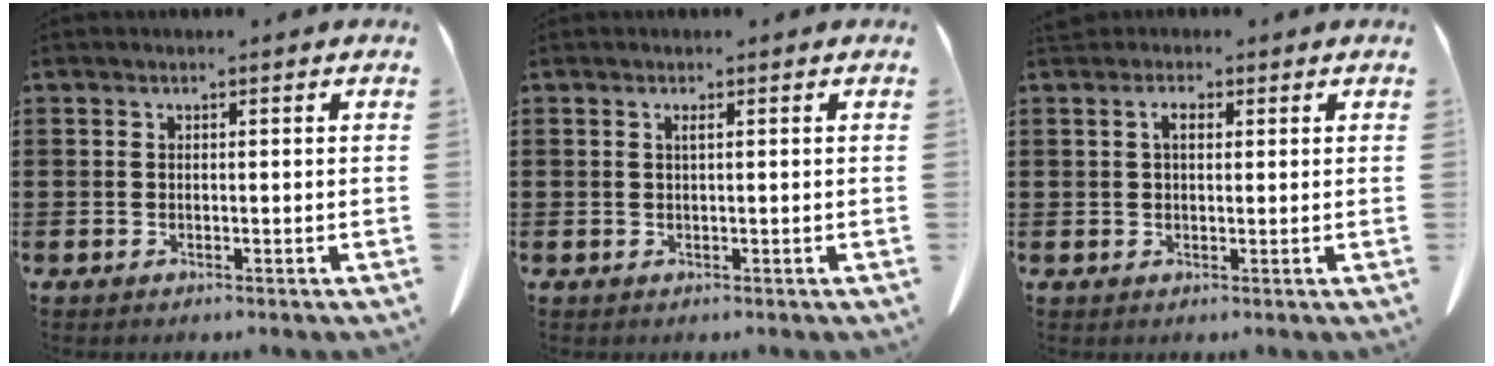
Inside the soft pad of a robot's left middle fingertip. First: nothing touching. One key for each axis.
{"total": 0.7, "fx": 0.3, "fy": 0.0, "fz": 0.6, "tx": -0.014, "ty": -0.002, "tz": 0.007}
{"total": 2.5, "fx": 0.9, "fy": 1.3, "fz": 1.9, "tx": -0.043, "ty": 0.006, "tz": 0.015}